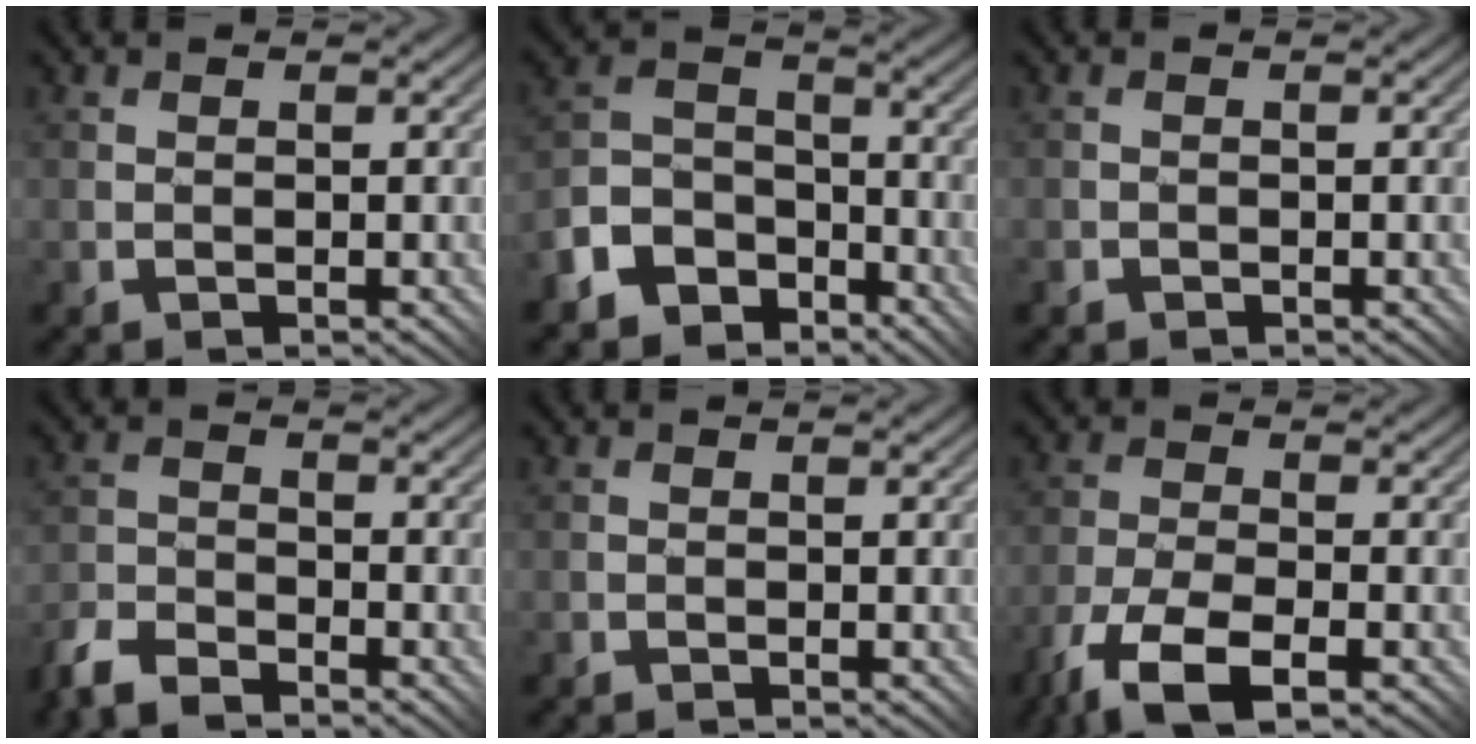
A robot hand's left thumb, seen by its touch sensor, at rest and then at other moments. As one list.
[{"total": 8.7, "force": [-6.0, 5.5, 3.1], "torque": [-0.081, -0.008, -0.120]}, {"total": 1.0, "force": [-0.7, 0.6, 0.1], "torque": [-0.003, -0.002, -0.017]}, {"total": 5.9, "force": [-4.8, 2.3, 2.6], "torque": [-0.056, -0.005, -0.104]}, {"total": 0.6, "force": [-0.6, 0.2, 0.1], "torque": [-0.004, 0.001, -0.014]}, {"total": 8.7, "force": [-5.4, 3.1, 6.0], "torque": [-0.125, -0.008, -0.104]}]